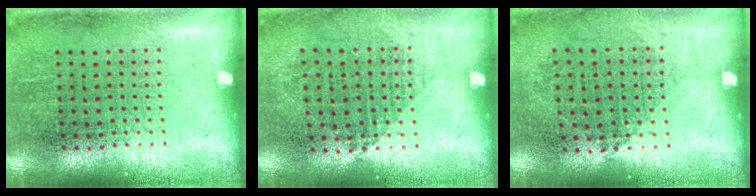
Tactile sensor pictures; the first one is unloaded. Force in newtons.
{"total": 0.8, "press": 0.7, "slide": 0.4}
{"total": 0.8, "press": 0.7, "slide": 0.4}